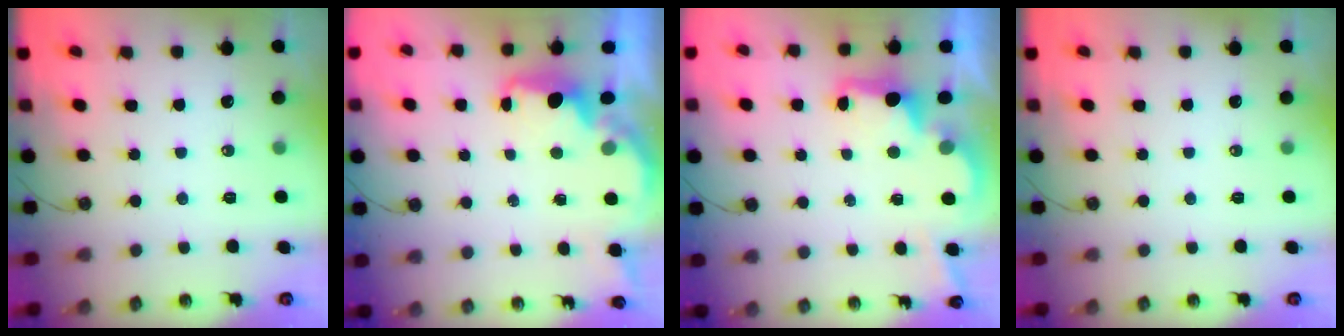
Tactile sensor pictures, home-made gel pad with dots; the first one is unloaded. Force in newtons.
{"total": 2.1, "press": 2.0, "slide": 0.8}
{"total": 2.6, "press": 2.5, "slide": 0.8}
{"total": 0.0}